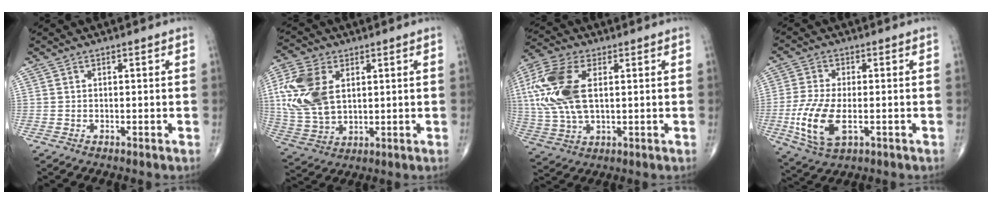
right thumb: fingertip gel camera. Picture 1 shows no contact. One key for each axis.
{"total": 14.2, "fx": 3.3, "fy": 9.0, "fz": 10.4, "tx": -0.224, "ty": -0.005, "tz": 0.070}
{"total": 16.1, "fx": 3.1, "fy": 8.6, "fz": 13.3, "tx": -0.309, "ty": 0.005, "tz": 0.058}
{"total": 11.0, "fx": -2.6, "fy": 5.3, "fz": 9.3, "tx": -0.203, "ty": -0.005, "tz": -0.045}